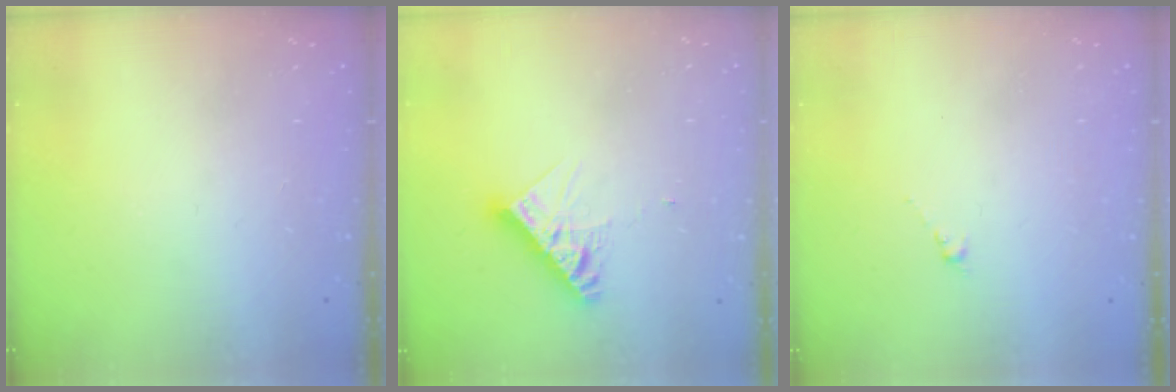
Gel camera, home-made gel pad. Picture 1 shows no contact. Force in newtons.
{"total": 10.2, "press": 10.2, "slide": 0.7}
{"total": 0.5, "press": 0.3, "slide": 0.4}